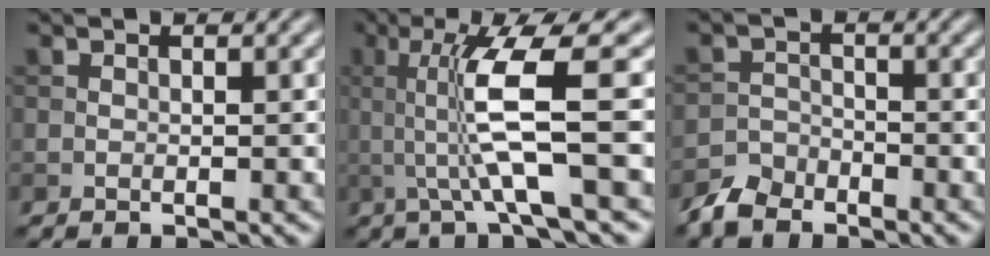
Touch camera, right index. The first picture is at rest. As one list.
[{"total": 7.0, "force": [0.5, 1.1, 6.9], "torque": [-0.128, 0.003, 0.011]}, {"total": 2.9, "force": [-2.5, 1.5, 0.6], "torque": [-0.009, 0.002, -0.057]}]